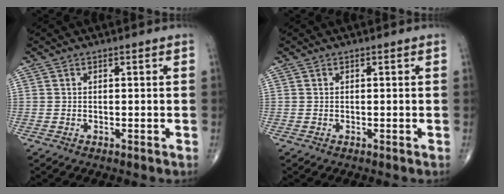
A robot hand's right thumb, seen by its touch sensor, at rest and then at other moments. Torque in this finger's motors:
{"motor_torque": [0.00, 0.00, -0.02, 0.02, 0.00]}